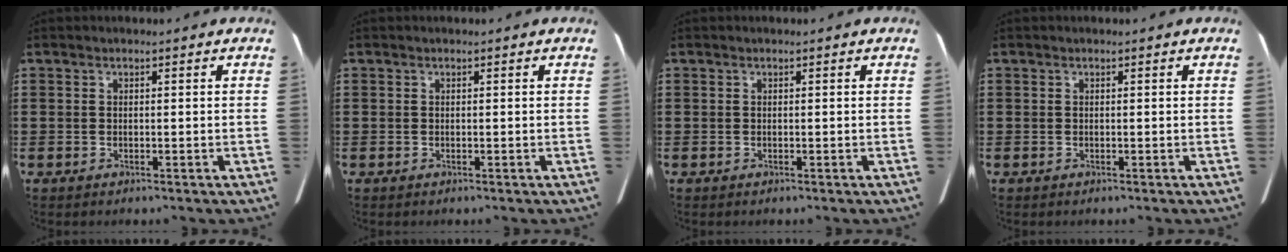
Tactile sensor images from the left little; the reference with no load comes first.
{"total": 0.0}
{"total": 0.0}
{"total": 0.0}